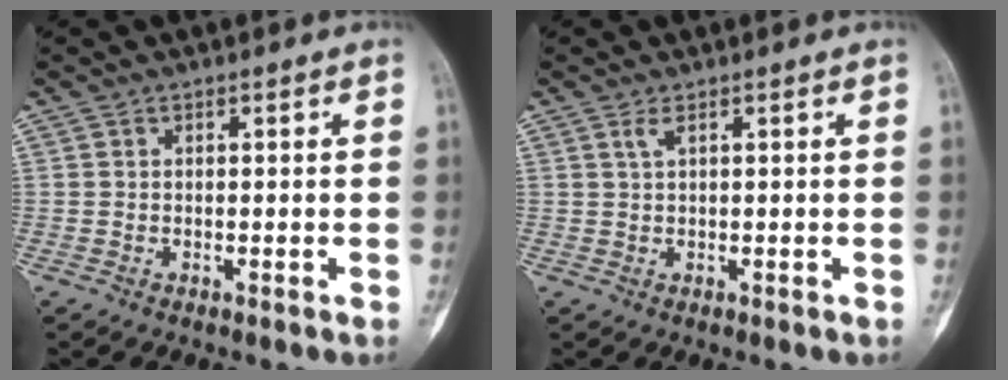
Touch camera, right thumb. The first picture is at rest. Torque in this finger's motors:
{"motor_torque": [-0.47, 0.20, 0.06, 0.17, 0.00]}